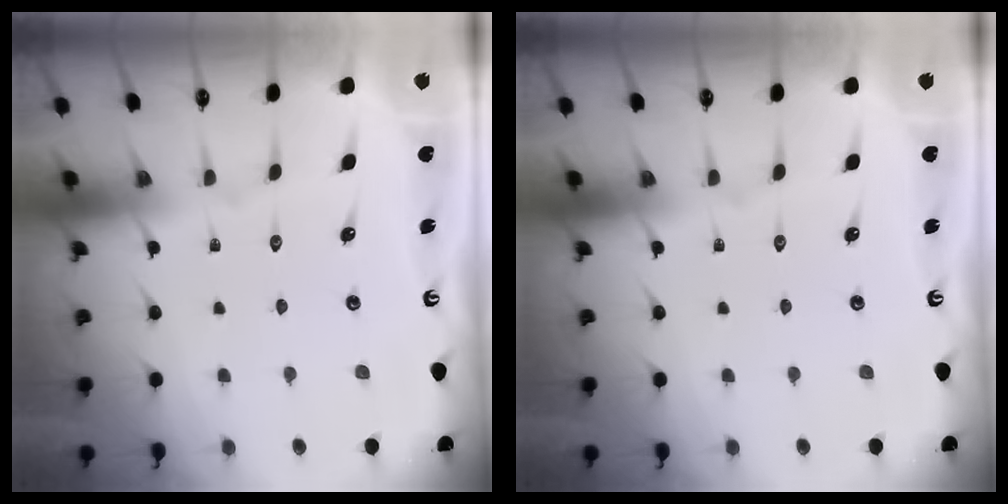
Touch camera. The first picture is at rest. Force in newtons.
{"total": 0.0}